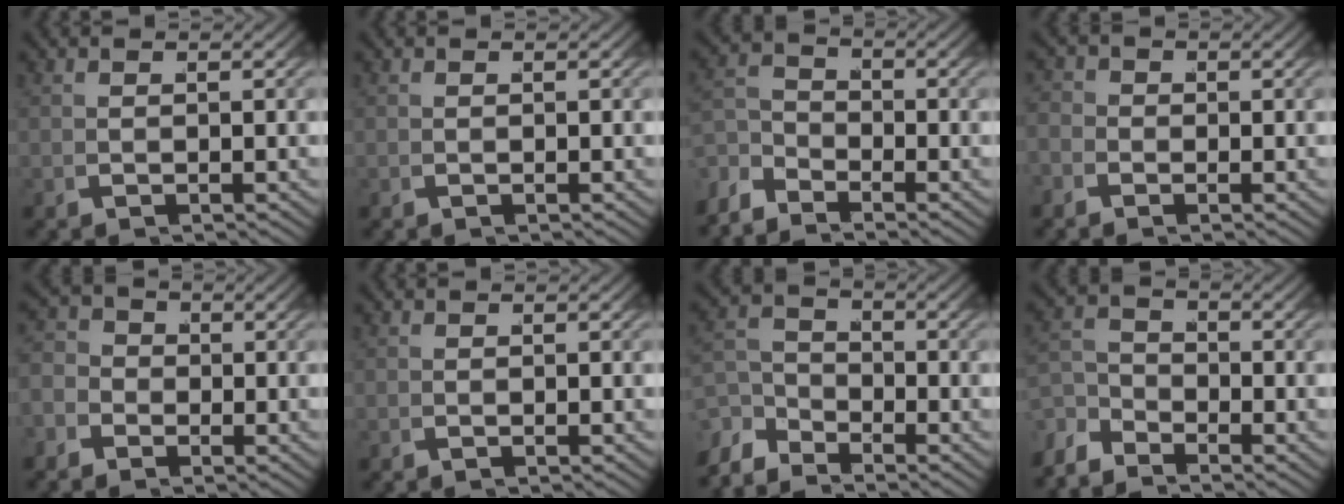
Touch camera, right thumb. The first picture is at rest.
{"total": 0.0}
{"total": 2.4, "force": [-1.4, 1.4, 1.3], "torque": [-0.018, -0.007, -0.031]}
{"total": 1.6, "force": [-0.5, 1.5, 0.4], "torque": [-0.002, -0.002, -0.019]}
{"total": 3.5, "force": [-0.8, 3.1, 1.3], "torque": [-0.021, -0.005, -0.022]}
{"total": 0.0}
{"total": 3.1, "force": [-1.8, 1.9, 1.7], "torque": [-0.015, -0.005, -0.038]}
{"total": 2.4, "force": [-1.7, 1.3, 1.1], "torque": [-0.010, -0.006, -0.036]}